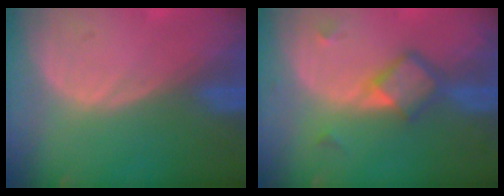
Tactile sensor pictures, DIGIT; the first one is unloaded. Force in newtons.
{"total": 5.8, "press": 5.1, "slide": 2.7}